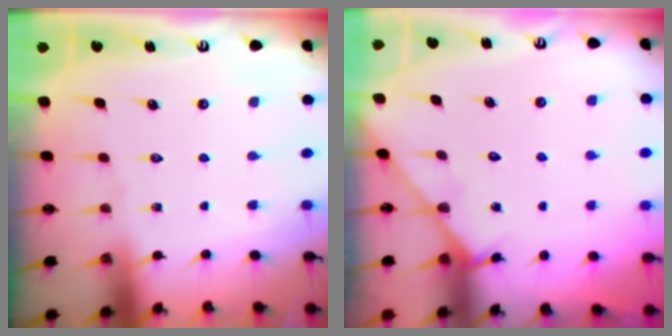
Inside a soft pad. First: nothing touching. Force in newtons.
{"total": 3.3, "press": 3.3, "slide": 0.2}